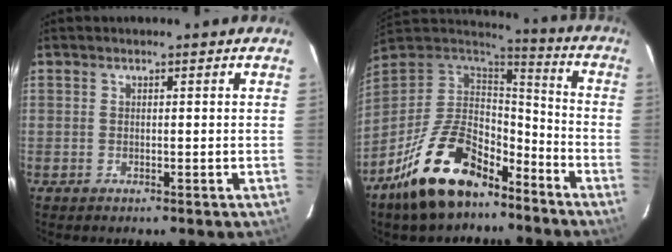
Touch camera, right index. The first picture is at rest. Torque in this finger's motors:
{"motor_torque": [1.12, -1.02, 0.80, 0.16]}